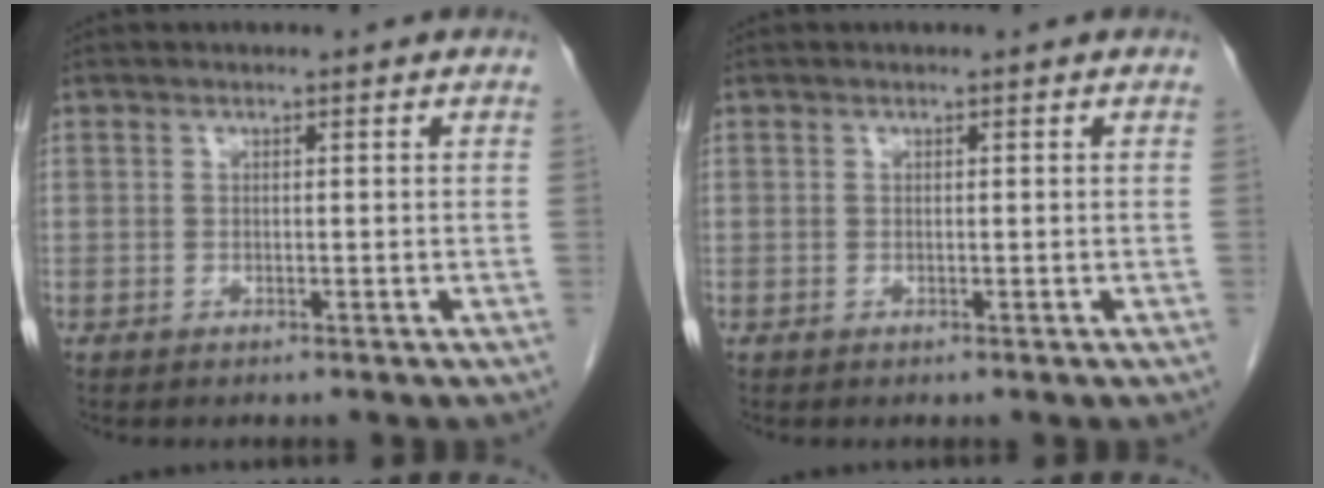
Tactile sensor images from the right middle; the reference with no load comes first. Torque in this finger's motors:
{"motor_torque": [0.00, 0.00, 0.00, 0.00]}